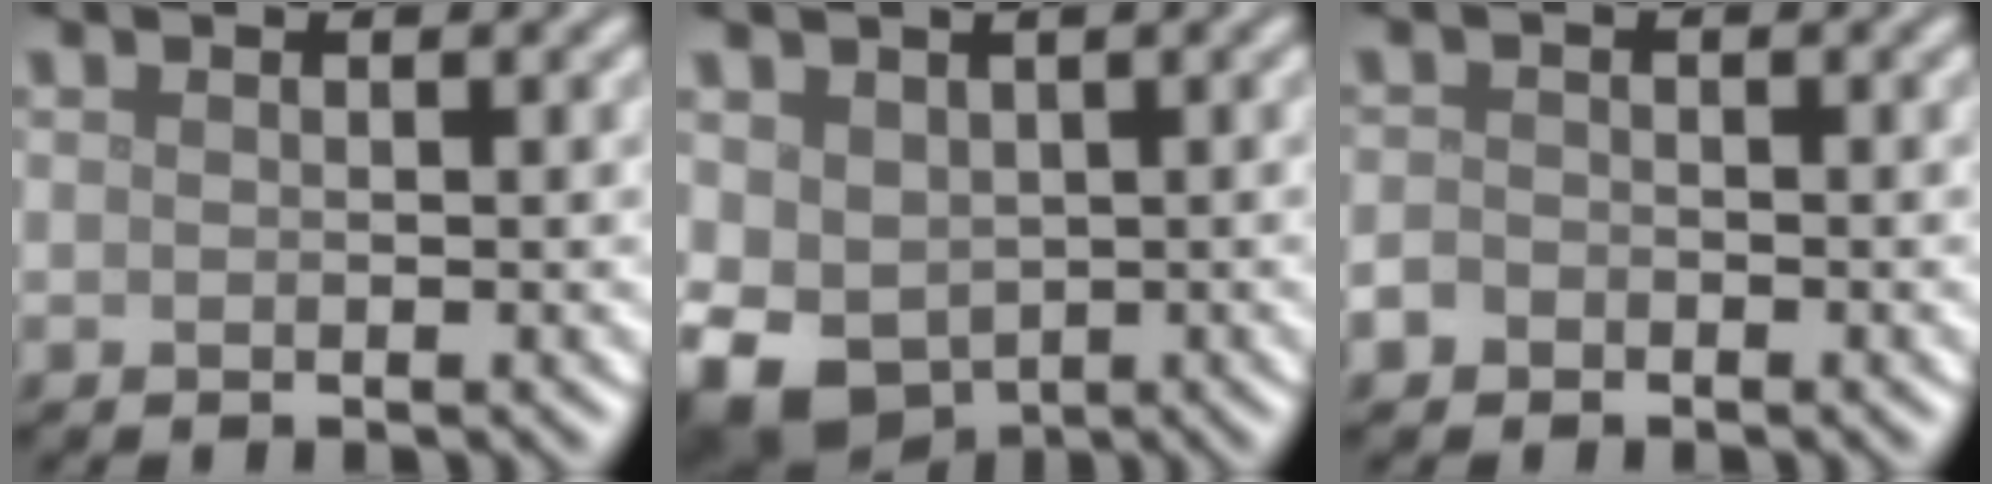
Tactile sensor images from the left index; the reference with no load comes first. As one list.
[{"total": 5.8, "force": [-1.1, 4.5, 3.5], "torque": [-0.079, -0.020, -0.007]}, {"total": 1.1, "force": [-0.8, 0.8, 0.2], "torque": [-0.002, 0.001, -0.019]}]